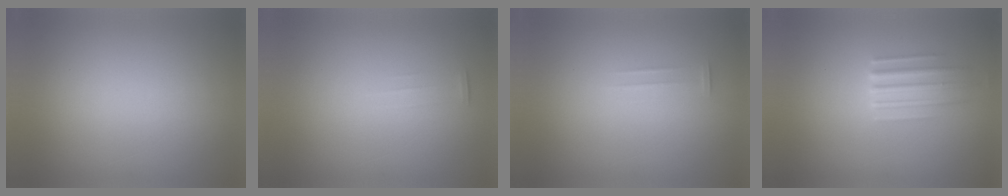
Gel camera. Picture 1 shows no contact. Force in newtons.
{"total": 1.2}
{"total": 1.1}
{"total": 2.9}